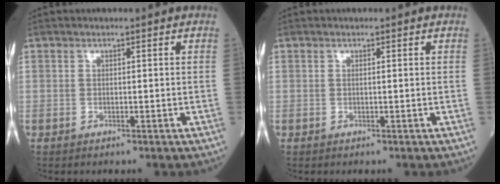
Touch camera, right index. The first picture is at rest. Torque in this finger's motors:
{"motor_torque": [0.21, -0.02, -0.03, -0.01]}